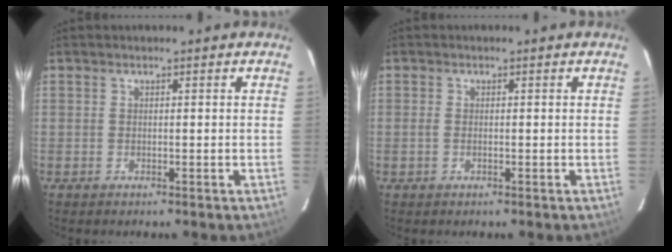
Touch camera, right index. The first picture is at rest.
{"total": 1.0, "force": [-0.3, 0.6, 0.8], "torque": [-0.018, 0.000, -0.008]}